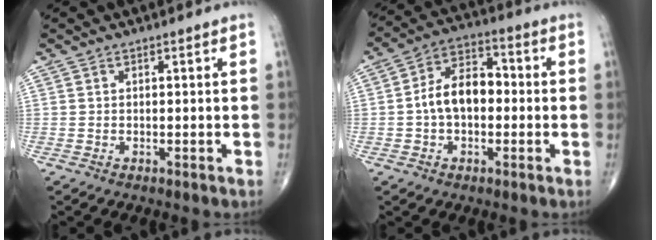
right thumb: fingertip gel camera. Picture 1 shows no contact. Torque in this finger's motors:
{"motor_torque": [-0.16, 0.63, 0.25, -0.15, 0.25]}